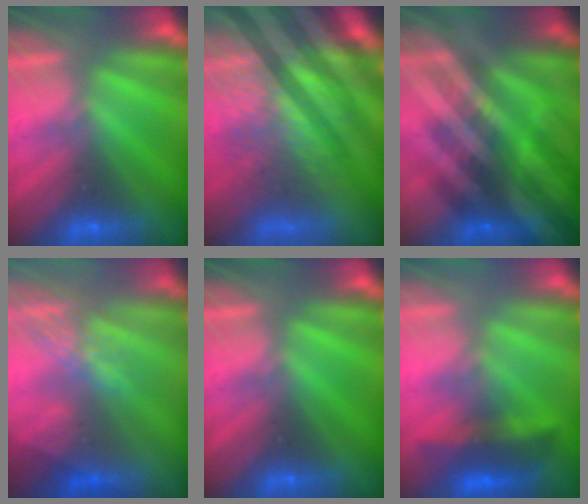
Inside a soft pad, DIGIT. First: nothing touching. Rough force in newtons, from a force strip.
{"total": 7.0}
{"total": 8.5}
{"total": 2.9}
{"total": 0.0}
{"total": 3.2}